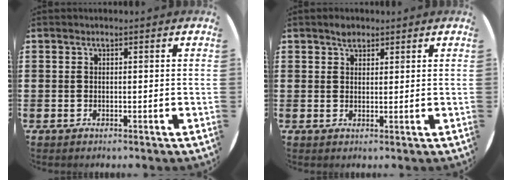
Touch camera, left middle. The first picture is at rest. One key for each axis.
{"total": 1.8, "fx": 1.5, "fy": 0.9, "fz": 0.4, "tx": -0.003, "ty": 0.000, "tz": 0.027}